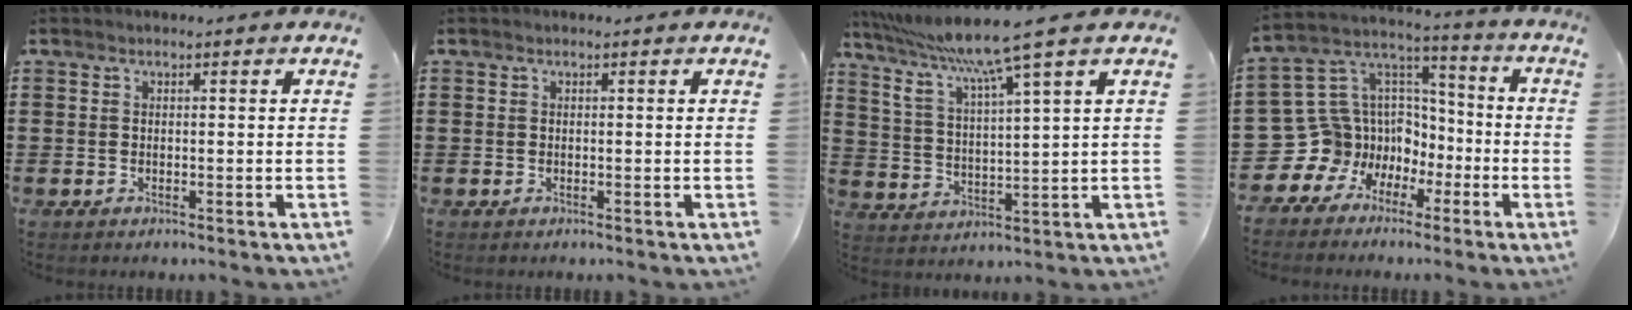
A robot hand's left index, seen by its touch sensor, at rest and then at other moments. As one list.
[{"total": 0.0}, {"total": 9.0, "force": [6.9, -0.9, 5.7], "torque": [-0.134, -0.036, 0.111]}, {"total": 11.5, "force": [-4.2, 10.6, 1.1], "torque": [-0.082, -0.017, -0.054]}]